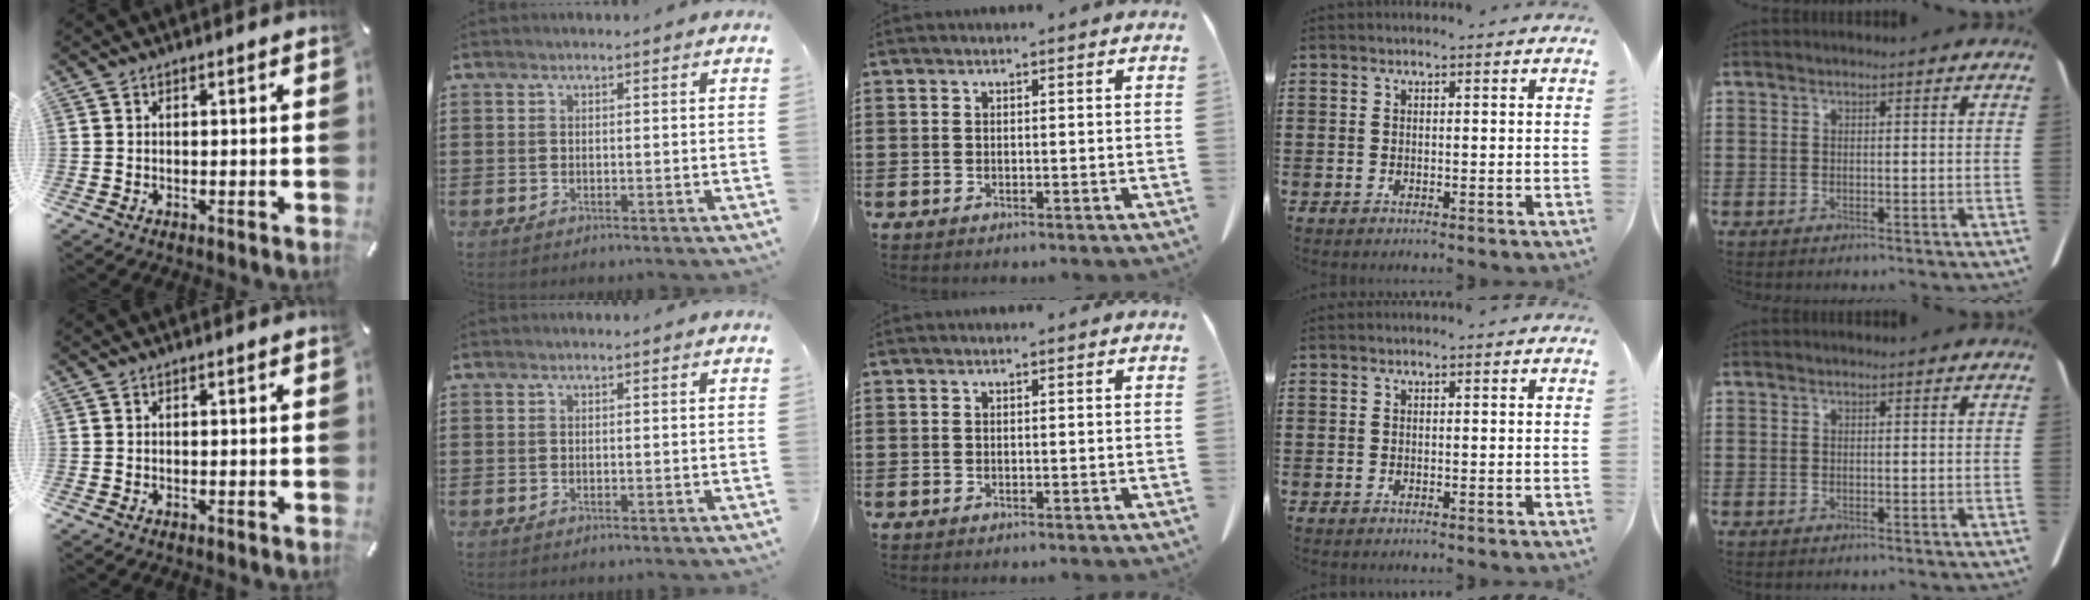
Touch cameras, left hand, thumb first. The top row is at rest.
{}